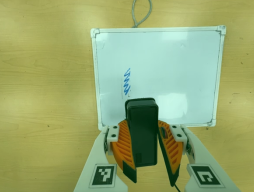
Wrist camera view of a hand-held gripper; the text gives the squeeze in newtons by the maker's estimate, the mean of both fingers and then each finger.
{"total": 10.5, "left": 10.5, "right": 10.5}